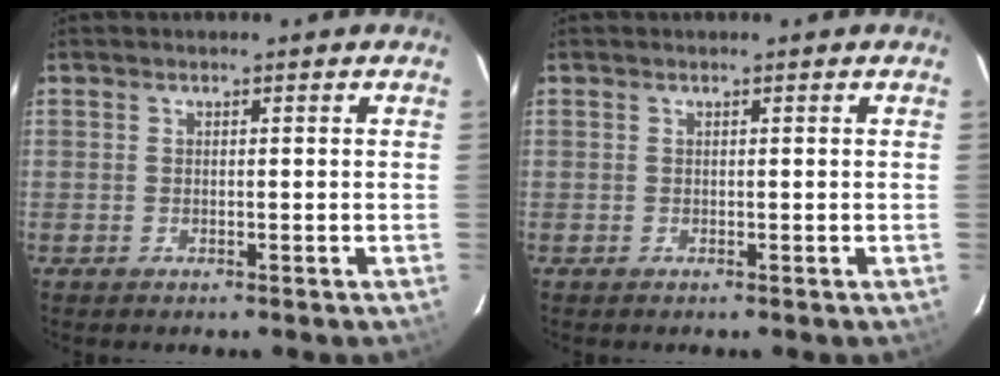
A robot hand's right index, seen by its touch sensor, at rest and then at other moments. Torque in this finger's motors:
{"motor_torque": [0.00, 0.02, 0.01, 0.01]}